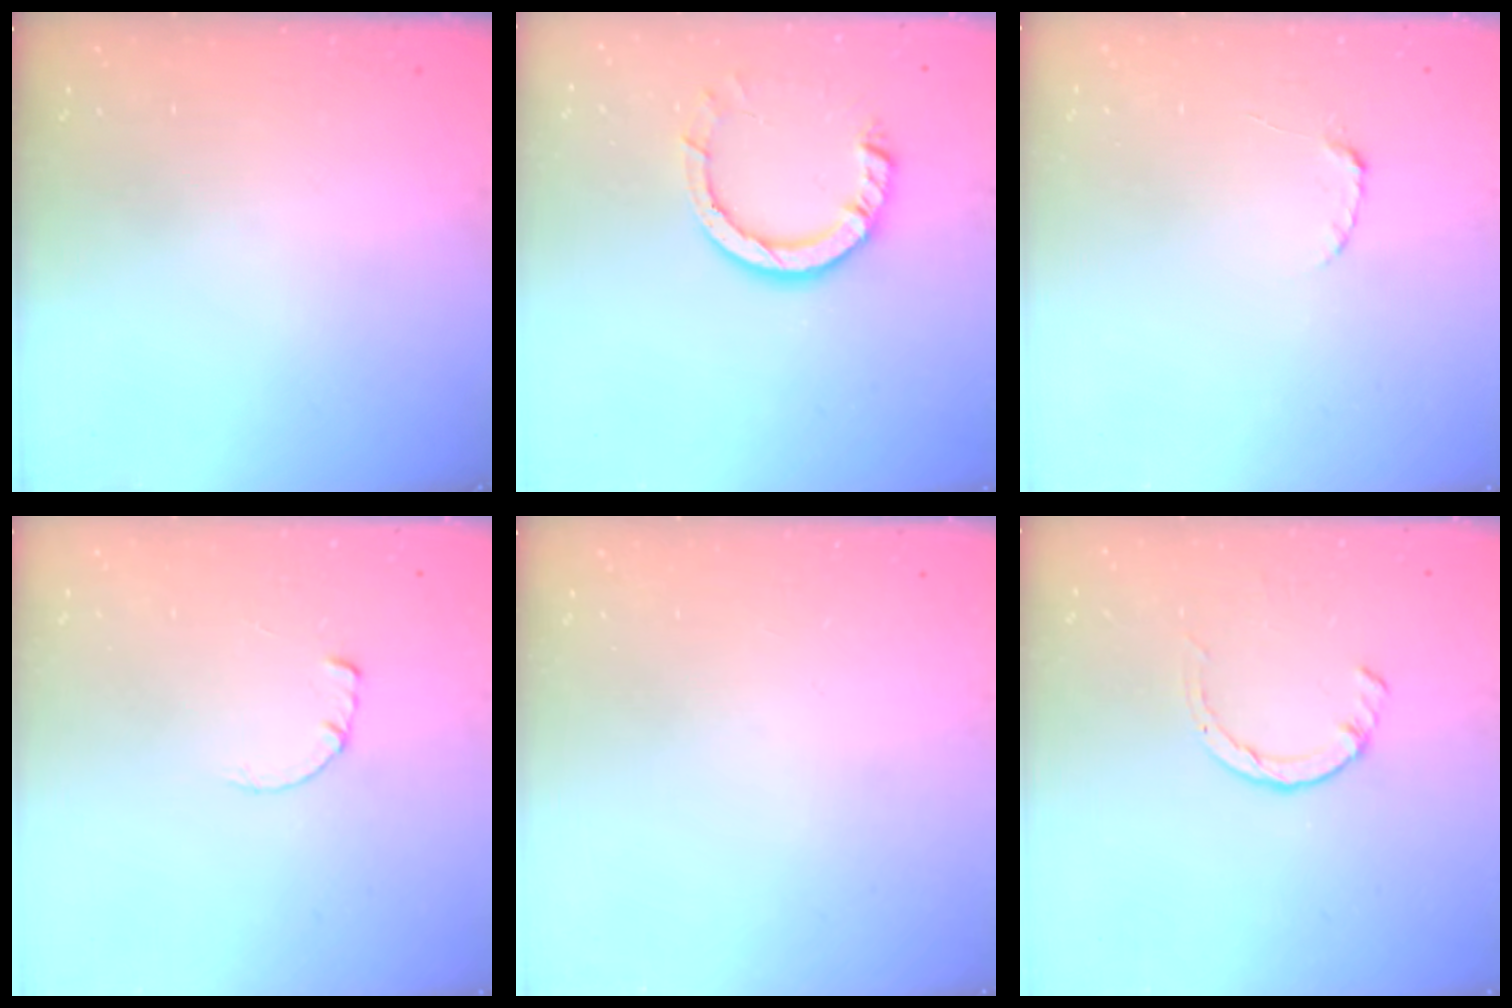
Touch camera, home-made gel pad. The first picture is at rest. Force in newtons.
{"total": 9.7, "press": 9.7, "slide": 1.1}
{"total": 2.2, "press": 2.2, "slide": 0.3}
{"total": 0.7, "press": 0.7, "slide": 0.2}
{"total": 0.0}
{"total": 1.4, "press": 1.3, "slide": 0.3}